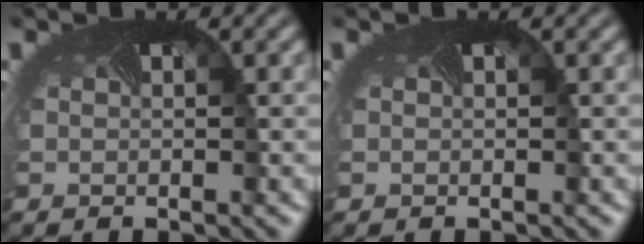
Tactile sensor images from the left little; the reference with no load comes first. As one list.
[{"total": 0.0}]